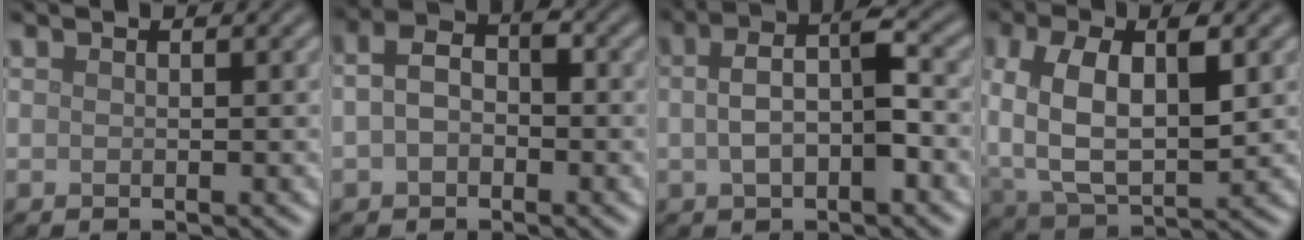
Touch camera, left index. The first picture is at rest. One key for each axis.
{"total": 3.2, "fx": -0.2, "fy": 2.2, "fz": 2.3, "tx": -0.045, "ty": 0.007, "tz": -0.013}
{"total": 5.1, "fx": -0.4, "fy": 2.2, "fz": 4.6, "tx": -0.090, "ty": 0.005, "tz": -0.010}
{"total": 7.3, "fx": 1.0, "fy": 4.0, "fz": 6.1, "tx": -0.122, "ty": 0.000, "tz": 0.017}